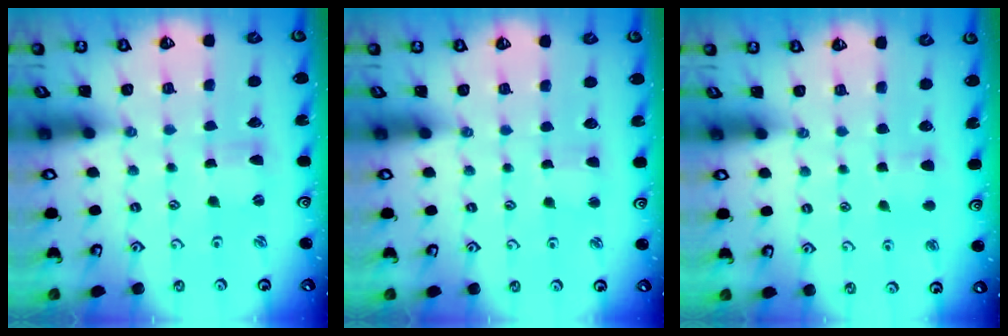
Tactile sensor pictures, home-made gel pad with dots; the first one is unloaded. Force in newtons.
{"total": 2.4, "press": 2.4, "slide": 0.4}
{"total": 4.0, "press": 3.9, "slide": 0.4}